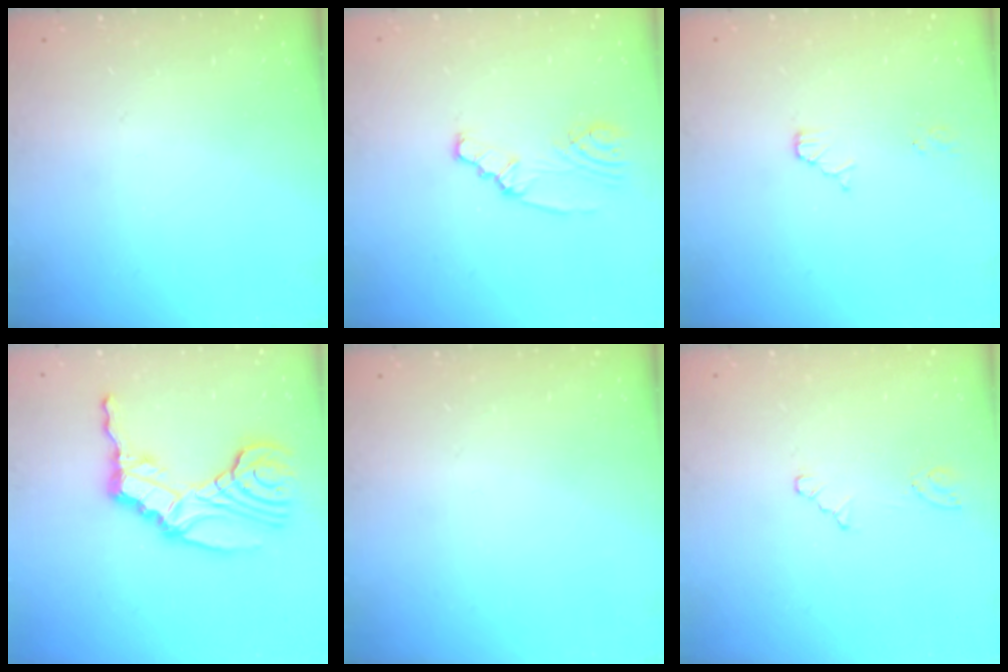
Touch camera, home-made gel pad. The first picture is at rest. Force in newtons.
{"total": 2.5, "press": 2.5, "slide": 0.3}
{"total": 2.9, "press": 2.8, "slide": 0.4}
{"total": 14.1, "press": 13.9, "slide": 2.4}
{"total": 0.0}
{"total": 2.8, "press": 2.8, "slide": 0.4}